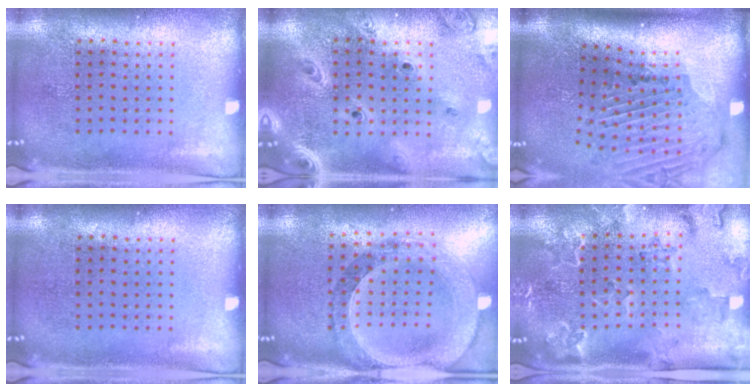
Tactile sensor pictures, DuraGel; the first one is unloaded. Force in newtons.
{"total": 3.0, "press": 2.5, "slide": 1.6}
{"total": 2.0, "press": 1.7, "slide": 1.1}
{"total": 0.0}
{"total": 1.4, "press": 1.4, "slide": 0.3}
{"total": 2.2, "press": 2.2, "slide": 0.6}